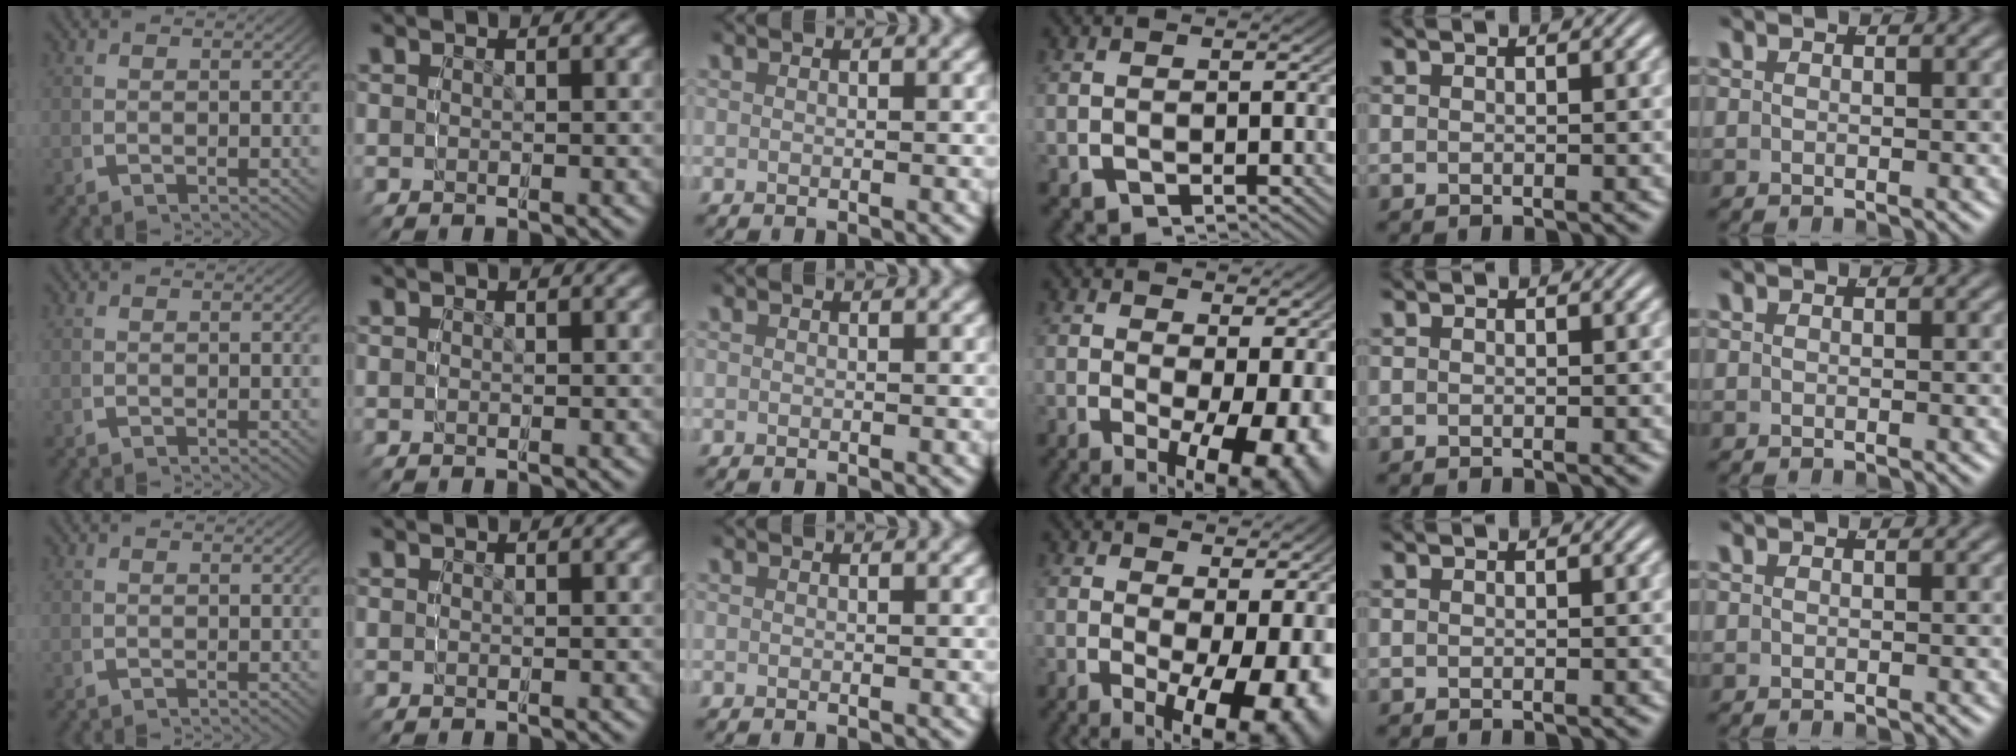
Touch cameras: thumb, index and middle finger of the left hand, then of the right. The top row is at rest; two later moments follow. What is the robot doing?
{"motion": "grasp_and_lifting", "object": "bottle"}